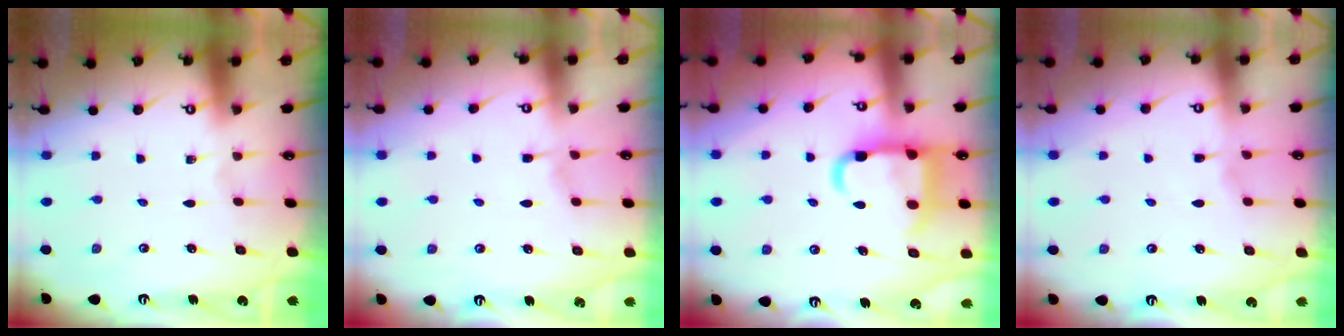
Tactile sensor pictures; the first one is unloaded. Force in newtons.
{"total": 1.7, "press": 1.7, "slide": 0.3}
{"total": 13.6, "press": 13.5, "slide": 1.6}
{"total": 1.5, "press": 1.5, "slide": 0.4}